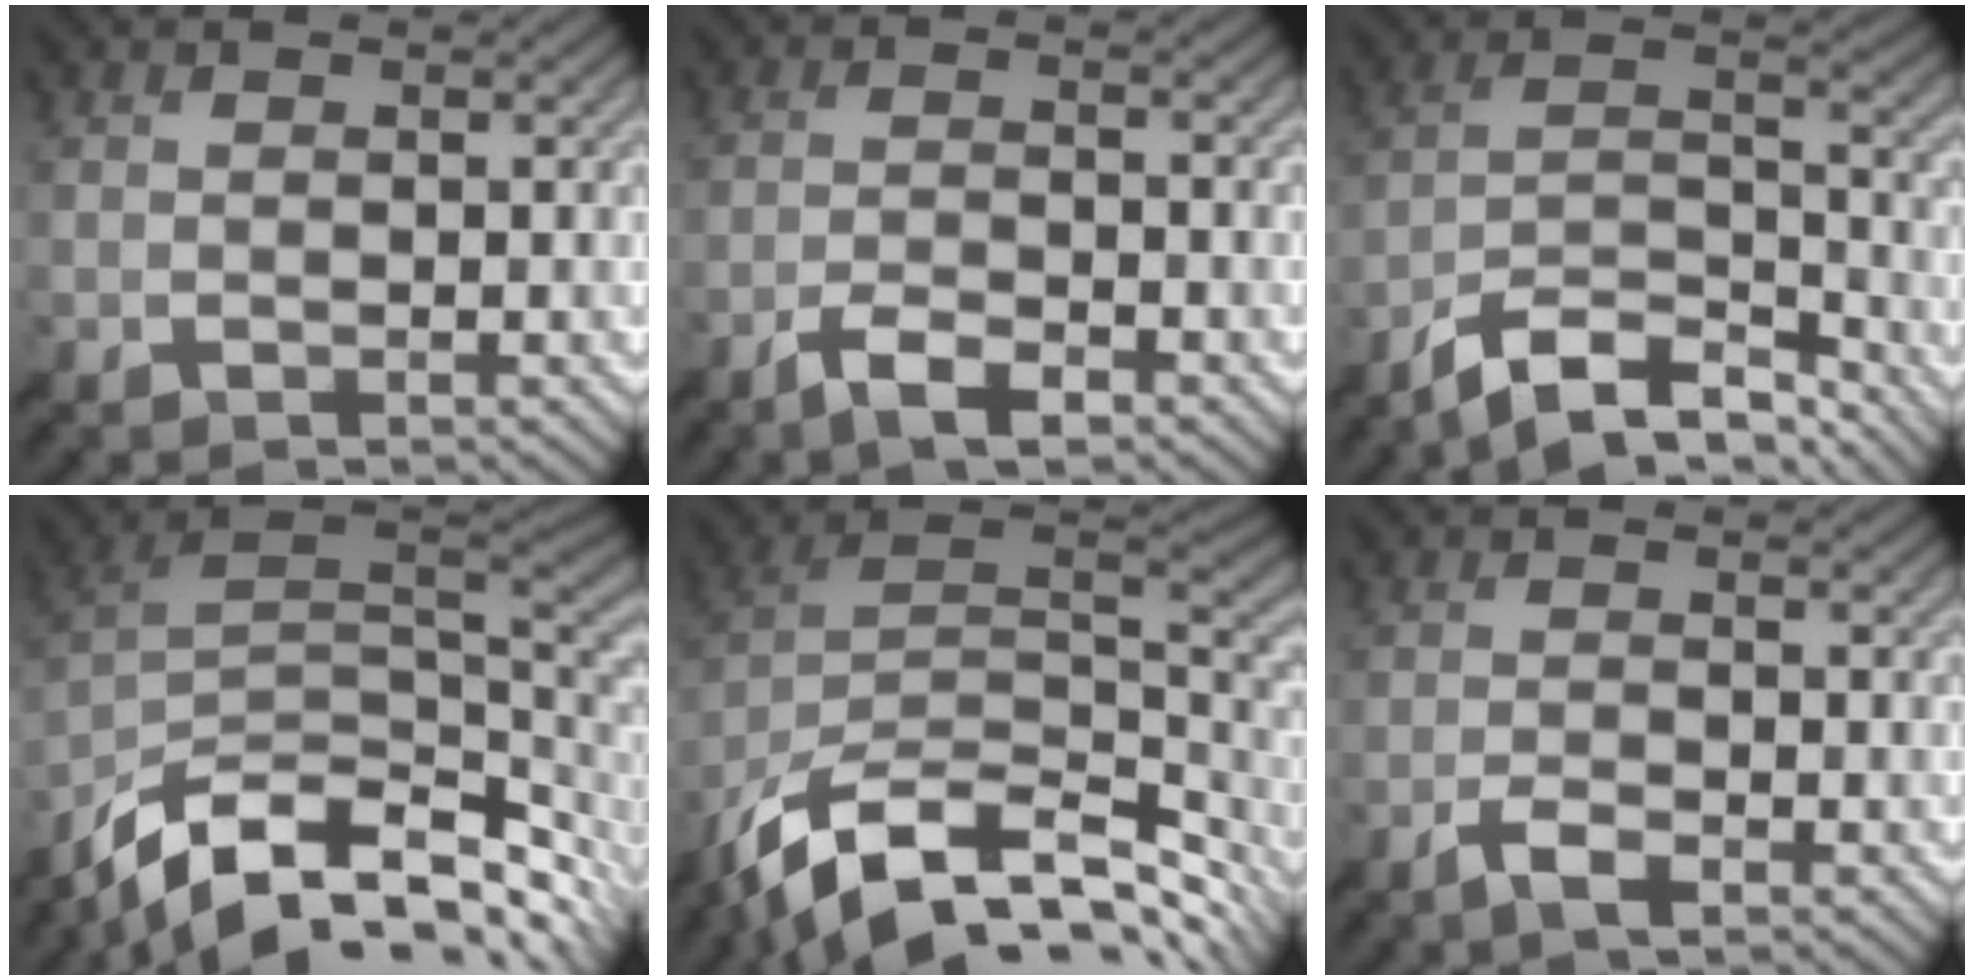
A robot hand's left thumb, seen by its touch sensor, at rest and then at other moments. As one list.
[{"total": 4.6, "force": [-3.2, 1.1, 3.0], "torque": [-0.064, 0.001, -0.062]}, {"total": 11.6, "force": [-9.0, 3.4, 6.5], "torque": [-0.128, 0.003, -0.167]}, {"total": 14.7, "force": [-6.4, 7.9, 10.5], "torque": [-0.233, -0.025, -0.110]}, {"total": 16.1, "force": [-8.2, 8.4, 11.0], "torque": [-0.250, -0.026, -0.137]}, {"total": 2.7, "force": [-1.8, 0.6, 1.9], "torque": [-0.041, 0.002, -0.041]}]